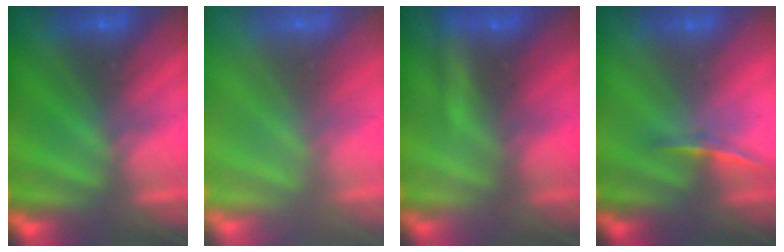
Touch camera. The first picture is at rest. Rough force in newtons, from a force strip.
{"total": 4.5}
{"total": 2.1}
{"total": 1.1}